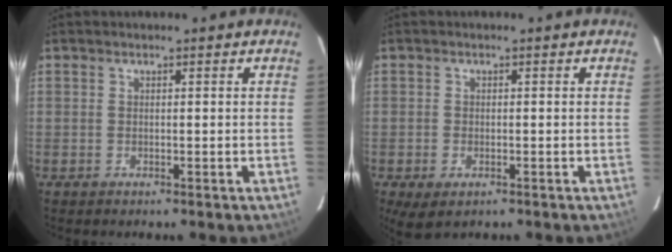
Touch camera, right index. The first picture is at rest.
{"total": 4.0, "force": [-1.9, 2.3, 2.6], "torque": [-0.056, -0.014, -0.031]}